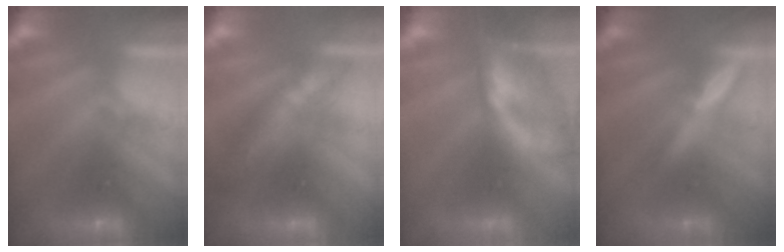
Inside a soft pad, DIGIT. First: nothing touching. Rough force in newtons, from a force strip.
{"total": 3.3}
{"total": 2.3}
{"total": 2.4}